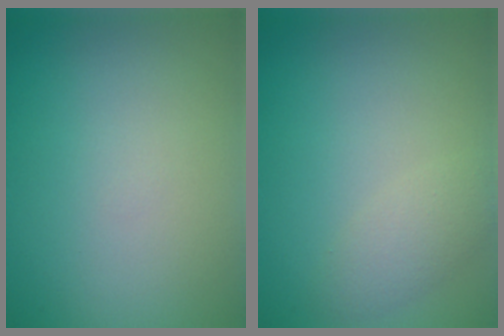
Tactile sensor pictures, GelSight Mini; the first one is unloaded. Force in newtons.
{"total": 2.0, "press": 2.0, "slide": 0.0}